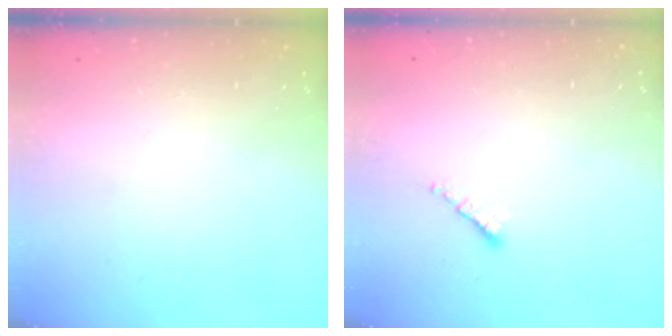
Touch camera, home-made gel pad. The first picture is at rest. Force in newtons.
{"total": 1.3, "press": 1.2, "slide": 0.6}